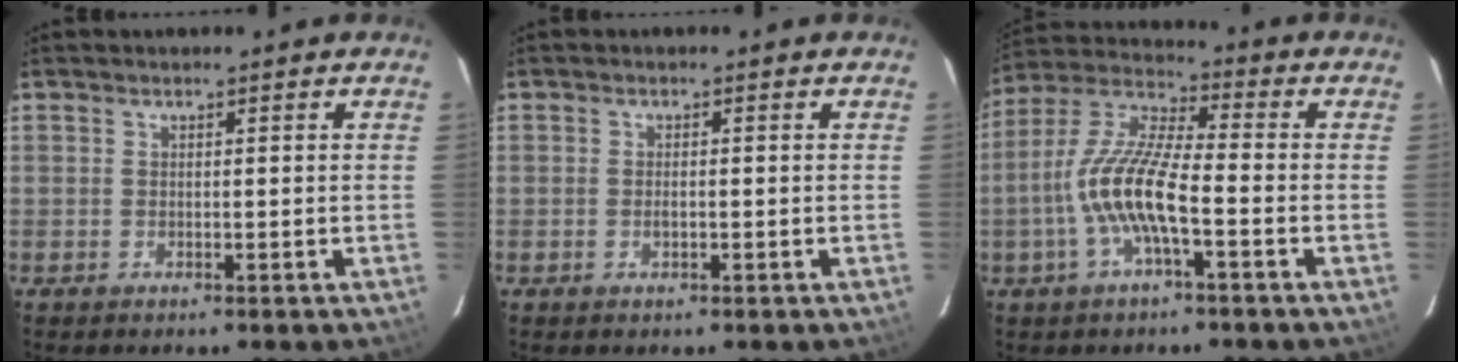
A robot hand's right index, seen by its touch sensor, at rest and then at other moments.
{"total": 1.4, "force": [-0.4, 0.6, 1.1], "torque": [-0.023, 0.001, -0.008]}
{"total": 12.1, "force": [-3.6, 2.7, 11.2], "torque": [-0.236, 0.004, -0.075]}